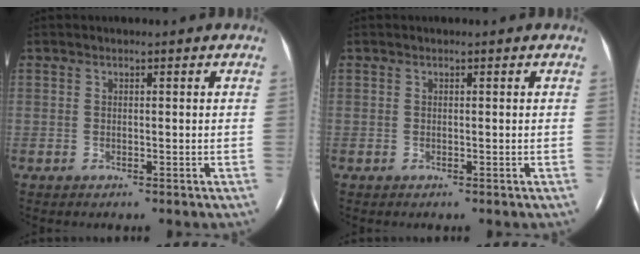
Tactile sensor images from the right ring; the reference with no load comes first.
{"total": 0.0}